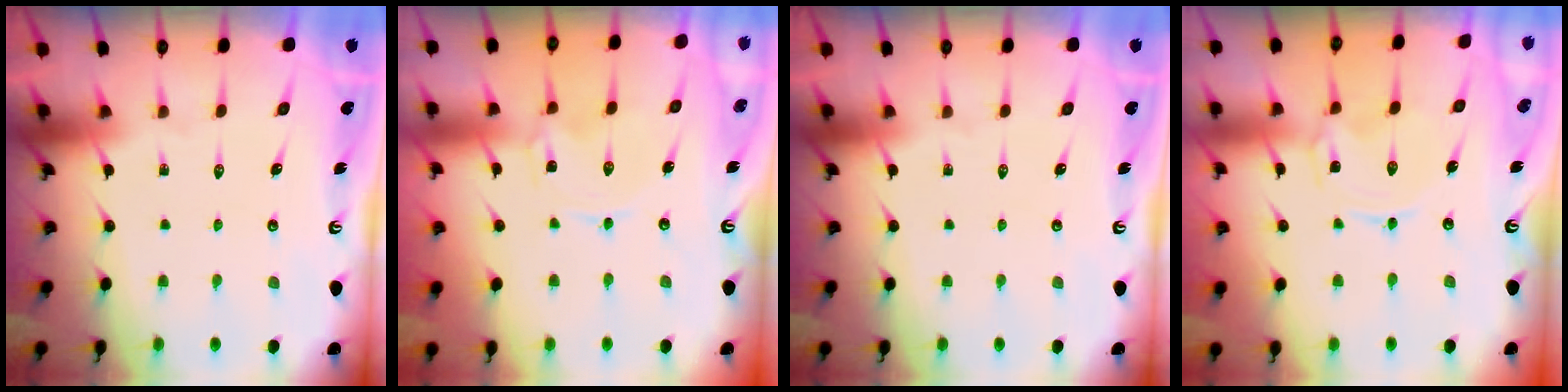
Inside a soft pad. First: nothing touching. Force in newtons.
{"total": 0.0}
{"total": 0.0}
{"total": 0.6, "press": 0.6, "slide": 0.0}